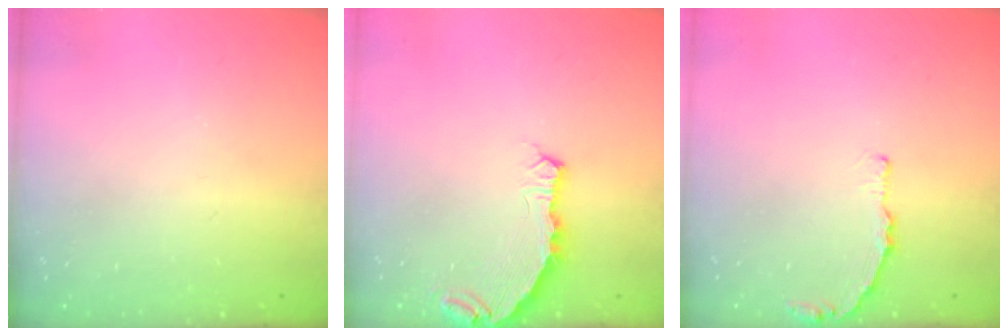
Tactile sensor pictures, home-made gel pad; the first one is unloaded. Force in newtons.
{"total": 6.5, "press": 5.2, "slide": 3.9}
{"total": 2.6, "press": 2.6, "slide": 0.4}